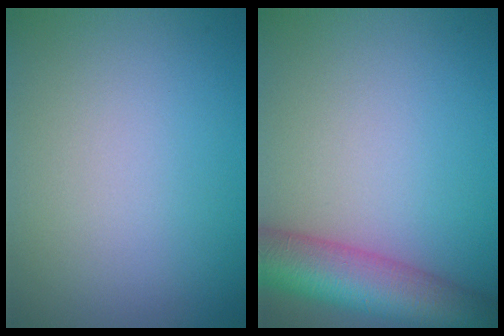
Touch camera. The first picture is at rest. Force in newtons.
{"total": 8.2, "press": 8.2, "slide": 0.3}